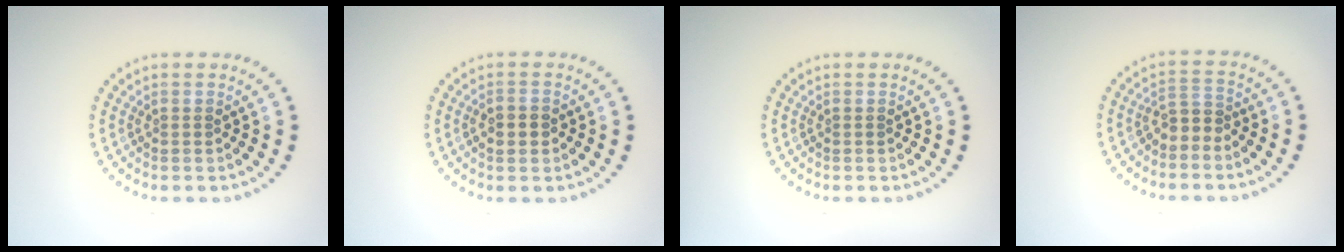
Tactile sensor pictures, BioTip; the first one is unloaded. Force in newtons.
{"total": 1.6, "press": 1.6, "slide": 0.3}
{"total": 0.0}
{"total": 1.8, "press": 1.5, "slide": 1.0}